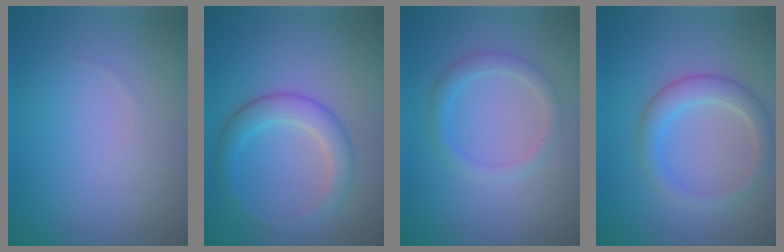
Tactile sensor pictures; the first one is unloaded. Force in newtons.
{"total": 3.3, "press": 3.3, "slide": 0.1}
{"total": 1.9, "press": 1.9, "slide": 0.0}
{"total": 2.8, "press": 2.8, "slide": 0.2}